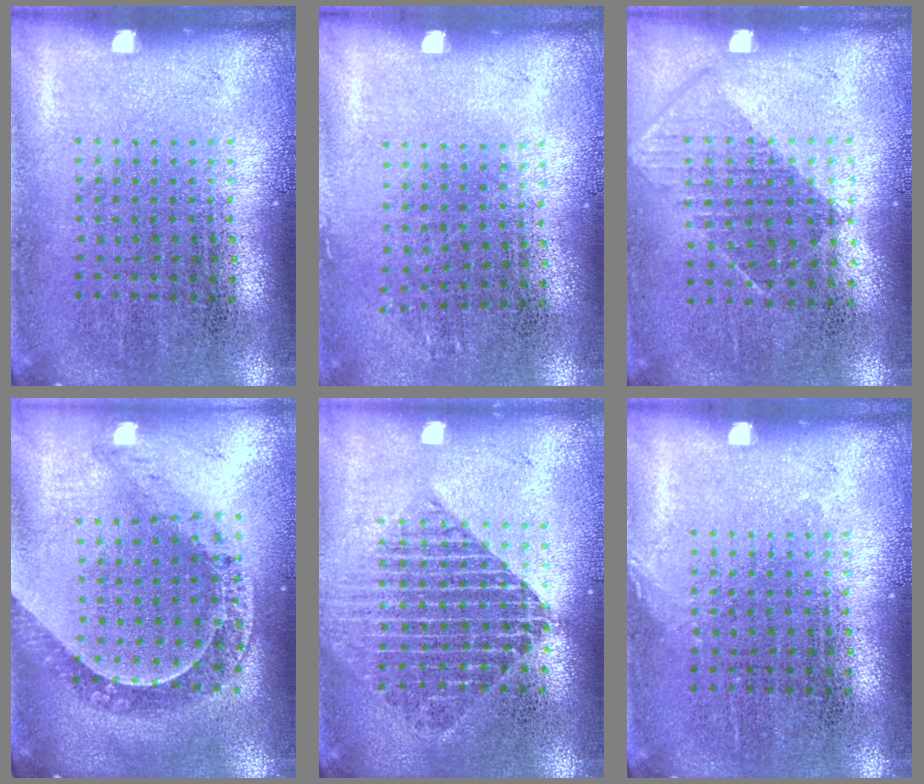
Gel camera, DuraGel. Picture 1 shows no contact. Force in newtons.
{"total": 0.8, "press": 0.7, "slide": 0.5}
{"total": 0.8, "press": 0.7, "slide": 0.4}
{"total": 1.1, "press": 1.1, "slide": 0.2}
{"total": 1.9, "press": 1.5, "slide": 1.1}
{"total": 0.6, "press": 0.5, "slide": 0.1}